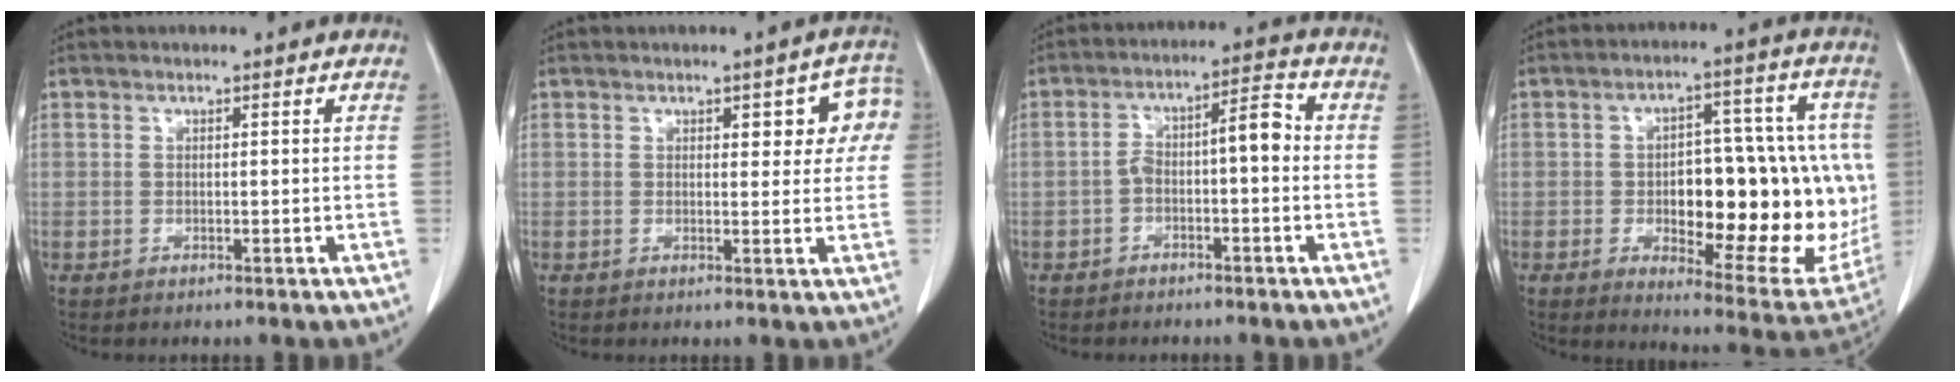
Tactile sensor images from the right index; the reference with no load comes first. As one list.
[{"total": 6.4, "force": [2.1, 2.6, 5.4], "torque": [-0.049, 0.019, 0.021]}, {"total": 6.1, "force": [-1.0, 1.9, 5.8], "torque": [-0.096, 0.036, -0.016]}, {"total": 23.4, "force": [-2.2, 9.0, 21.5], "torque": [-0.241, 0.027, -0.001]}]